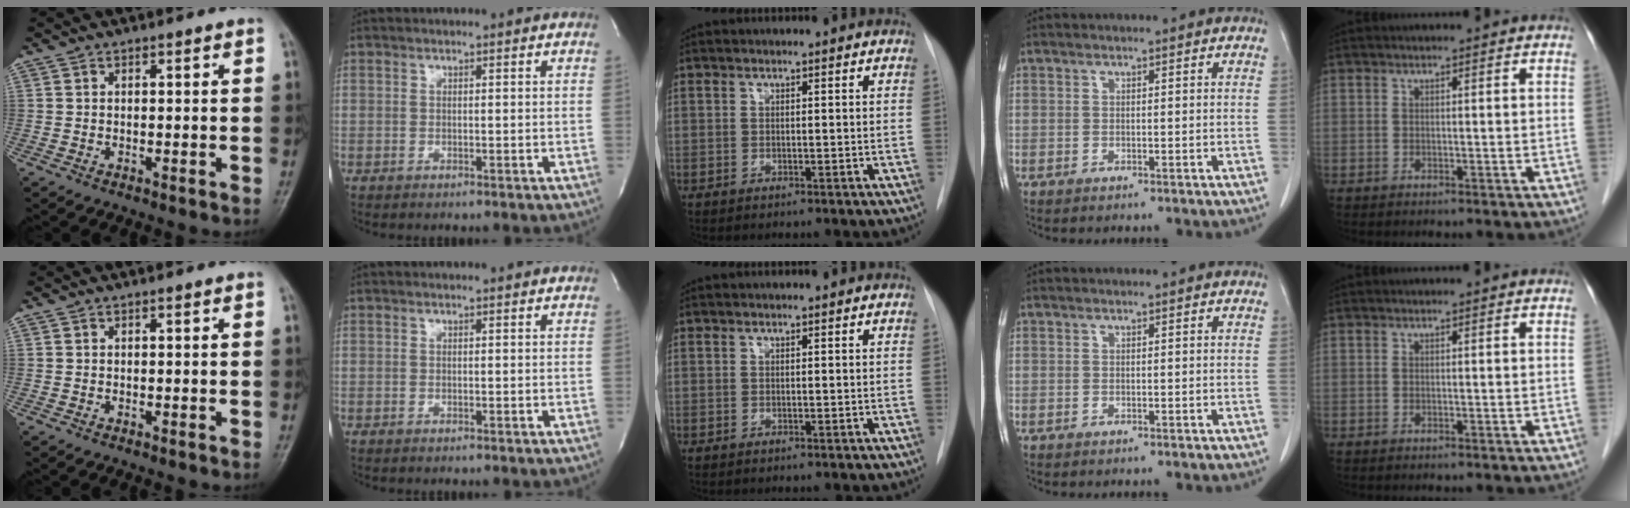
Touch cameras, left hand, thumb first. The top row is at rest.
{}